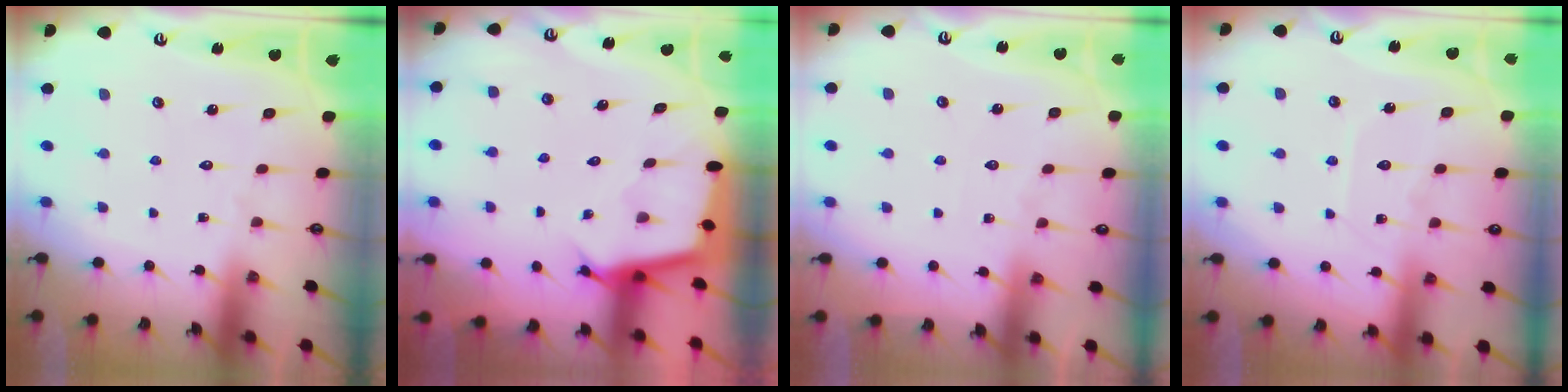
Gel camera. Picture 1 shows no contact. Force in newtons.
{"total": 2.7, "press": 2.7, "slide": 0.1}
{"total": 2.3, "press": 2.3, "slide": 0.2}
{"total": 6.4, "press": 6.4, "slide": 0.7}